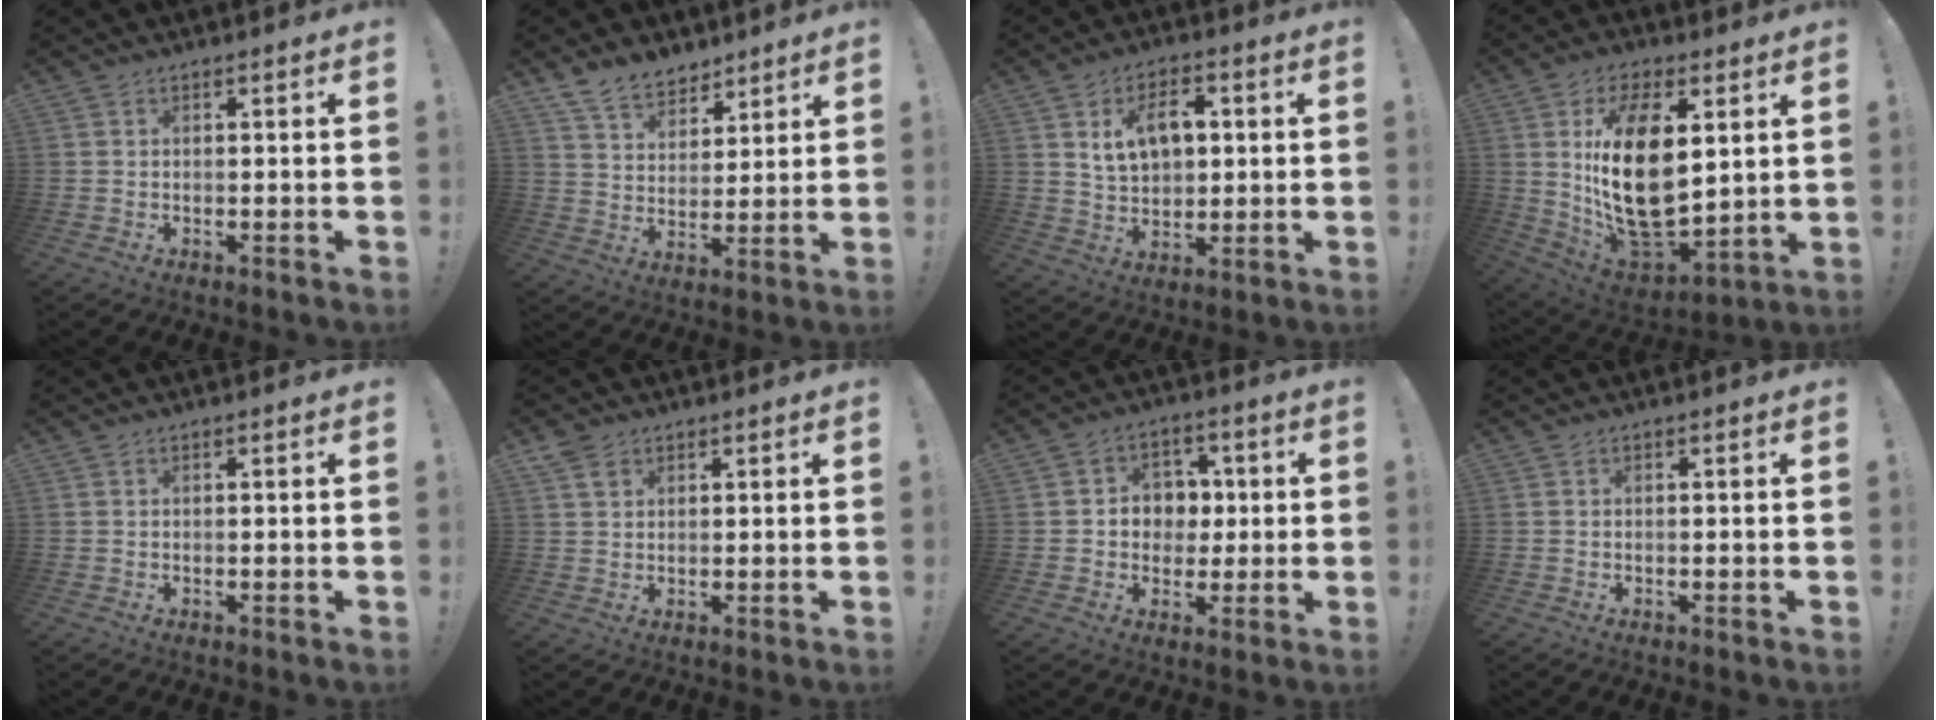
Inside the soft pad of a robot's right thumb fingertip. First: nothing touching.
{"total": 10.4, "force": [8.3, 5.6, 2.8], "torque": [-0.054, -0.059, 0.163]}
{"total": 11.2, "force": [4.1, 7.4, 7.3], "torque": [-0.106, -0.009, 0.075]}
{"total": 23.1, "force": [5.0, 12.6, 18.7], "torque": [-0.363, -0.040, 0.093]}
{"total": 0.0}
{"total": 3.9, "force": [2.5, 2.5, 1.5], "torque": [-0.022, -0.012, 0.047]}
{"total": 8.2, "force": [0.2, 7.7, 2.6], "torque": [-0.026, -0.002, 0.009]}
{"total": 0.0}